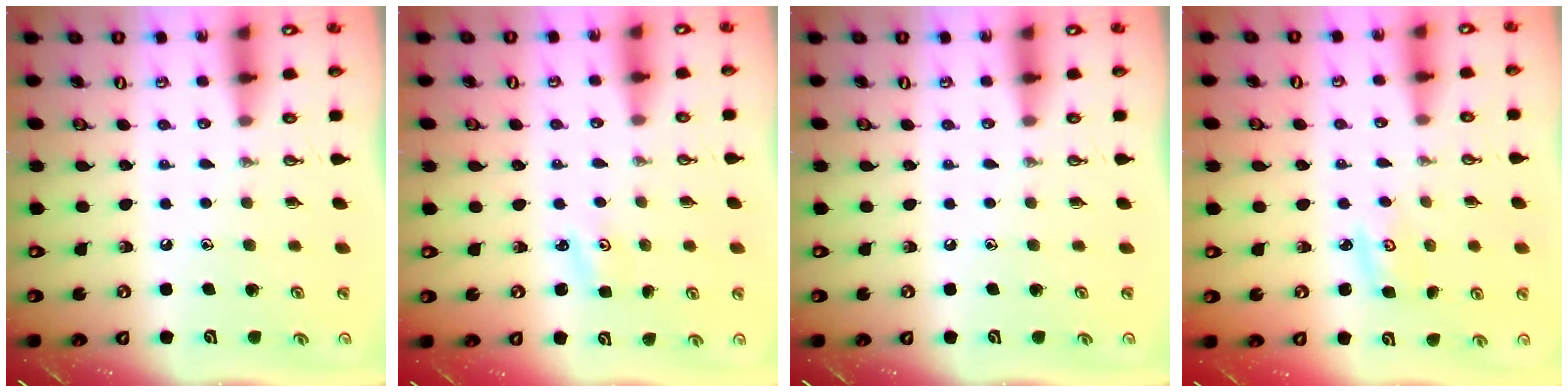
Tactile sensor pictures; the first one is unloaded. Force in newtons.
{"total": 2.0, "press": 2.0, "slide": 0.3}
{"total": 0.0}
{"total": 2.6, "press": 2.6, "slide": 0.3}